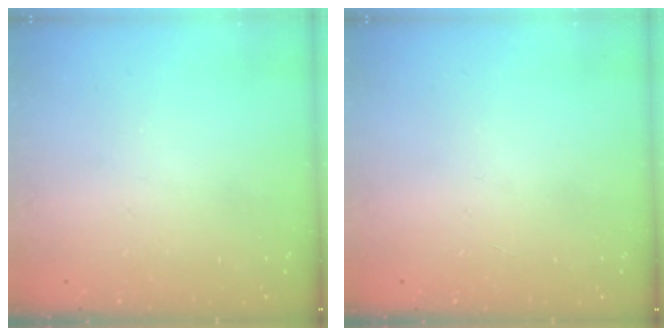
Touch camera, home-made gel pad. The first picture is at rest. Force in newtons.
{"total": 0.0}